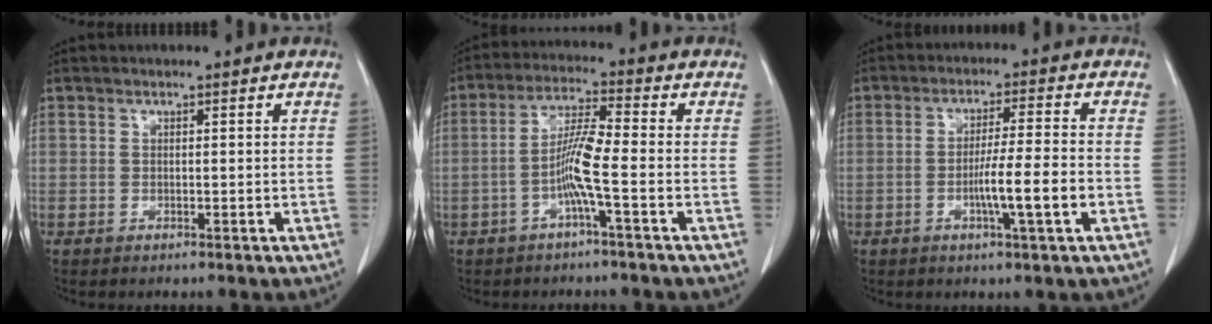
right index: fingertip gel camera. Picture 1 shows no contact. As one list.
[{"total": 6.5, "force": [-2.0, -0.5, 6.1], "torque": [-0.122, 0.010, -0.039]}, {"total": 7.3, "force": [-2.1, -0.5, 6.9], "torque": [-0.114, -0.004, -0.036]}]